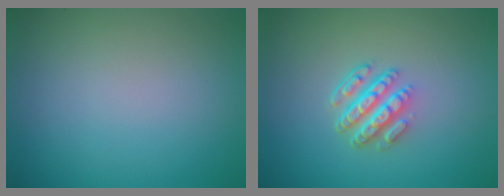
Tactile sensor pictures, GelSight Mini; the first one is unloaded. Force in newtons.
{"total": 4.6, "press": 3.2, "slide": 3.3}